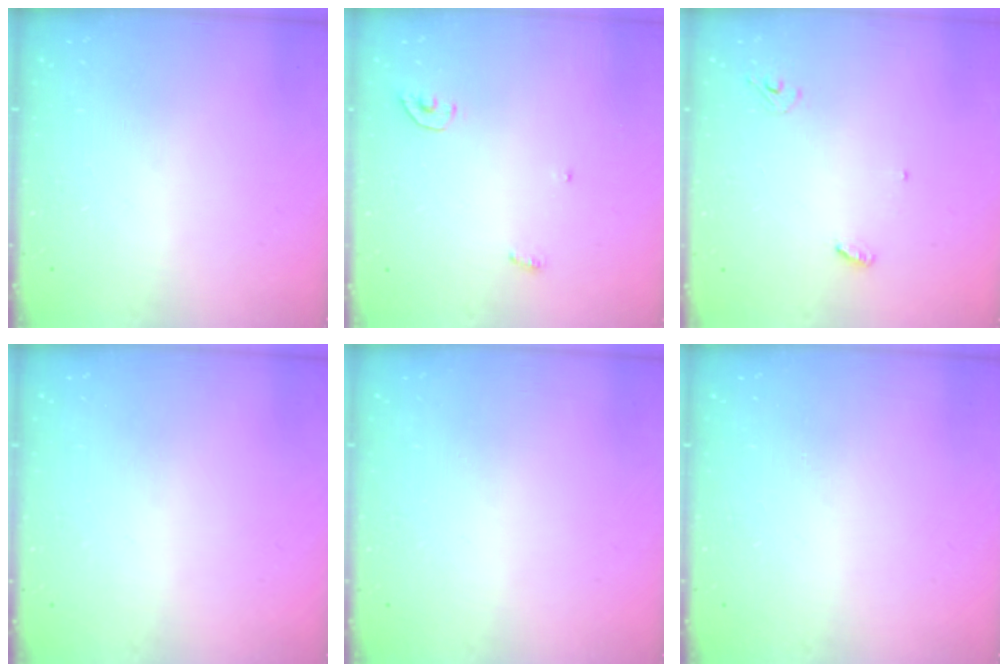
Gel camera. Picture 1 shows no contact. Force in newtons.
{"total": 3.6, "press": 3.5, "slide": 0.4}
{"total": 3.7, "press": 3.6, "slide": 0.3}
{"total": 0.0}
{"total": 0.0}
{"total": 0.0}